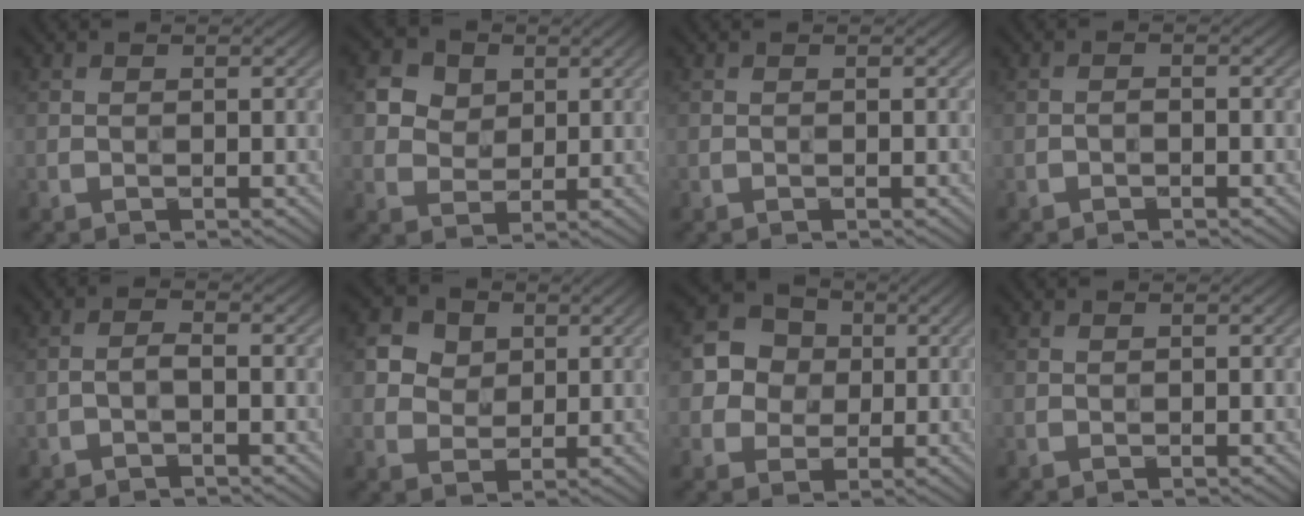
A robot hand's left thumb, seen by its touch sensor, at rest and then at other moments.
{"total": 5.6, "force": [2.3, 4.5, 2.3], "torque": [-0.075, -0.004, 0.040]}
{"total": 0.0}
{"total": 0.8, "force": [-0.6, 0.3, 0.5], "torque": [-0.007, 0.002, -0.011]}
{"total": 1.4, "force": [-0.8, 0.4, 1.1], "torque": [-0.022, 0.004, -0.021]}
{"total": 5.0, "force": [1.9, 4.2, 2.0], "torque": [-0.060, -0.005, 0.031]}
{"total": 6.0, "force": [0.9, 5.5, 2.2], "torque": [-0.055, 0.013, -0.001]}
{"total": 0.0}